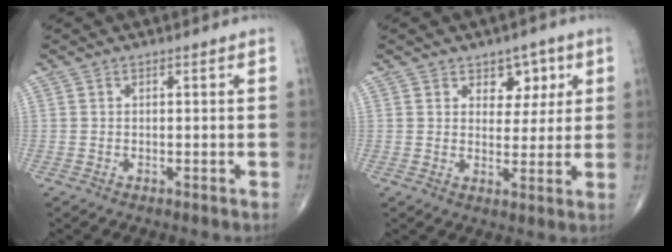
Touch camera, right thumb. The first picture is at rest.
{"total": 5.8, "force": [2.8, 4.1, 3.0], "torque": [-0.005, -0.013, 0.037]}